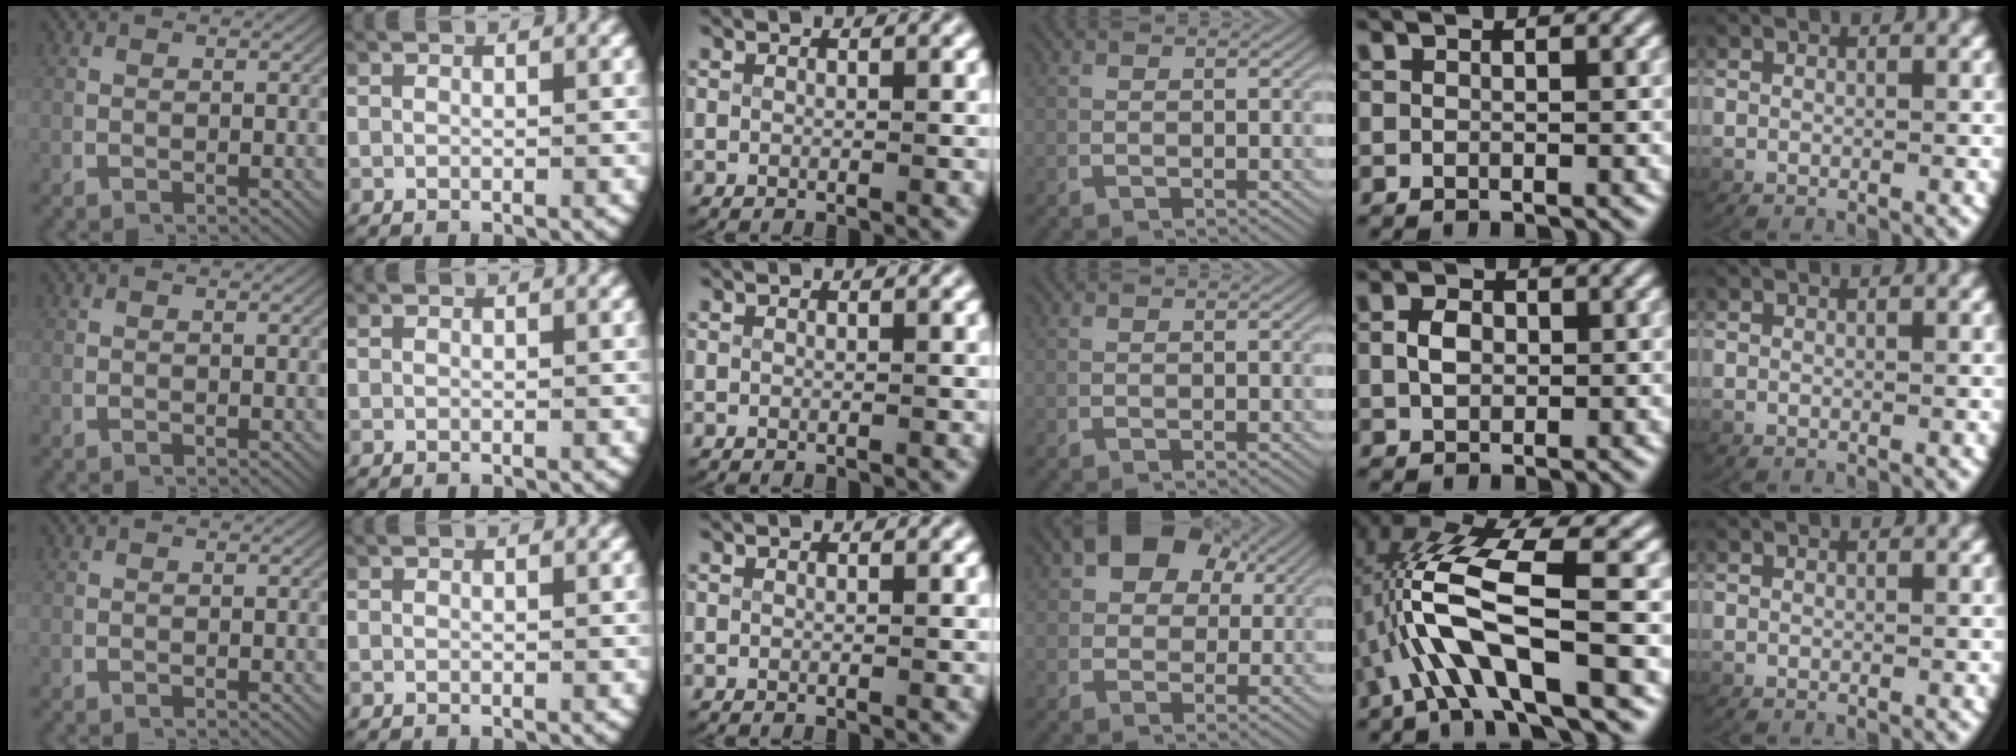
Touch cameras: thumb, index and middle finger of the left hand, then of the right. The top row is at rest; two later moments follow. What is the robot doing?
{"motion": "lift_and_place", "object": "key"}